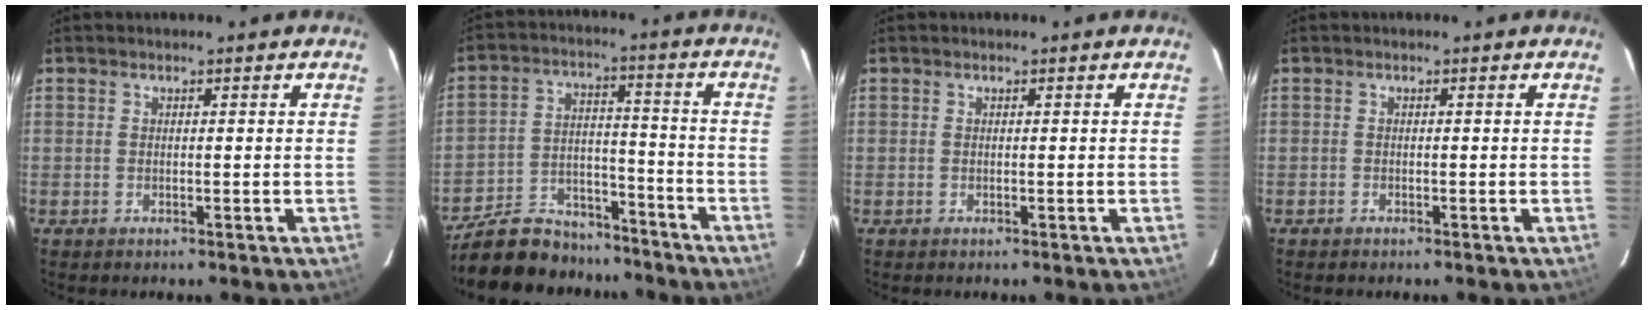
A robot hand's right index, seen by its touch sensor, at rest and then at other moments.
{"total": 16.7, "force": [-14.3, 7.0, 5.2], "torque": [-0.130, 0.023, -0.217]}
{"total": 0.0}
{"total": 0.6, "force": [-0.5, 0.3, 0.0], "torque": [-0.002, 0.002, -0.011]}